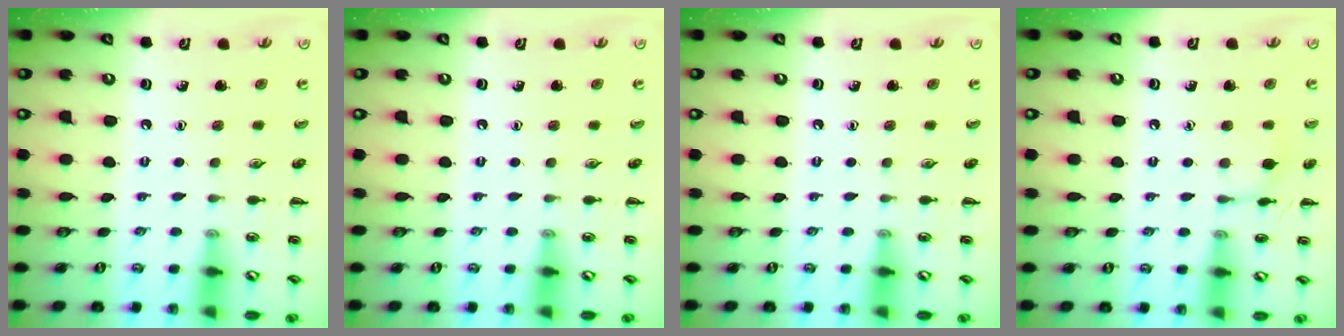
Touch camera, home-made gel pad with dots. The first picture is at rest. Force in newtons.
{"total": 0.0}
{"total": 0.0}
{"total": 7.7, "press": 7.4, "slide": 1.9}